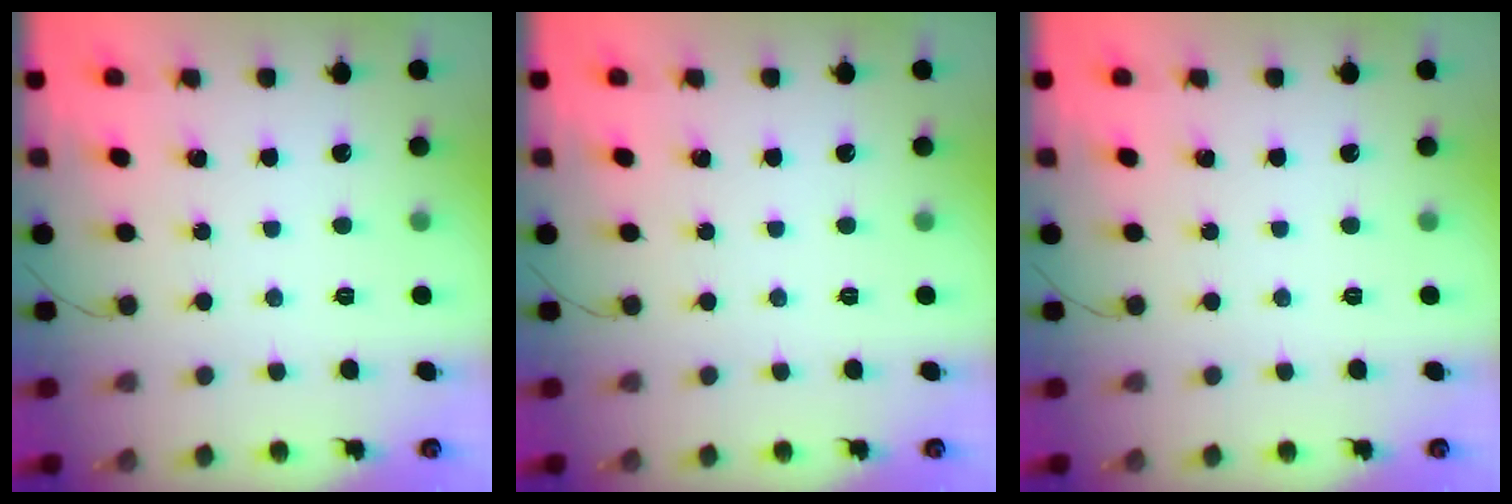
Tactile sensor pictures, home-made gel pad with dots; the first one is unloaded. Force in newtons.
{"total": 0.0}
{"total": 0.0}